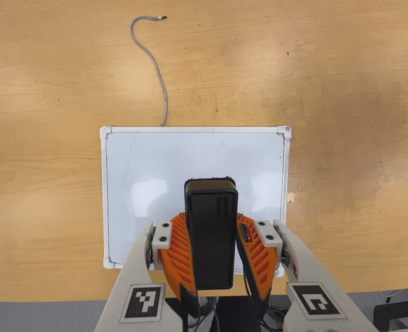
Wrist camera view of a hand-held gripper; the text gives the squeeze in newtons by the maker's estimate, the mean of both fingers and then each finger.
{"total": 5.7, "left": 5.4, "right": 6.1}